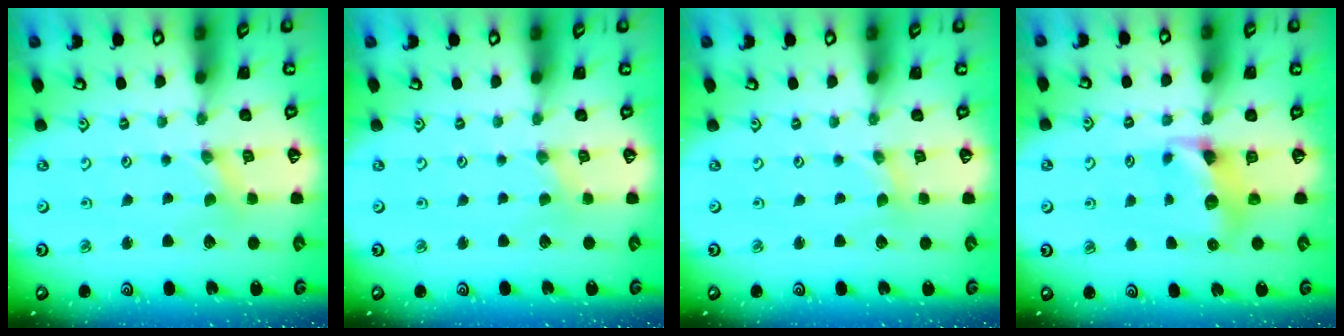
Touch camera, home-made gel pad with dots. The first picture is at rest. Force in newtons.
{"total": 0.0}
{"total": 0.0}
{"total": 7.1, "press": 7.1, "slide": 0.3}